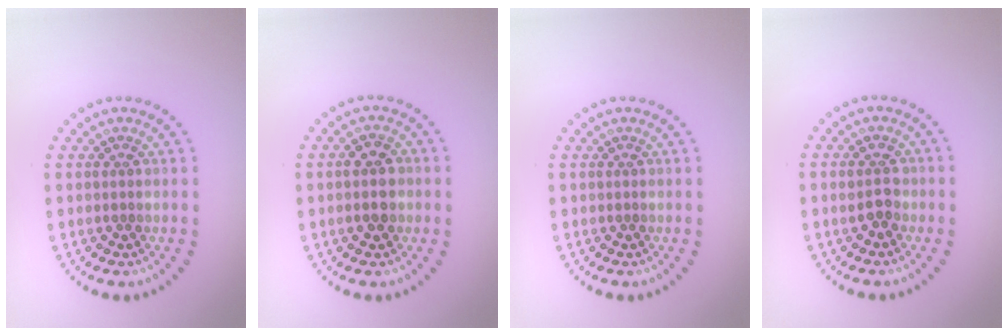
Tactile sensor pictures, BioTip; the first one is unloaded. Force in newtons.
{"total": 2.3, "press": 2.3, "slide": 0.0}
{"total": 0.0}
{"total": 2.1, "press": 2.1, "slide": 0.2}